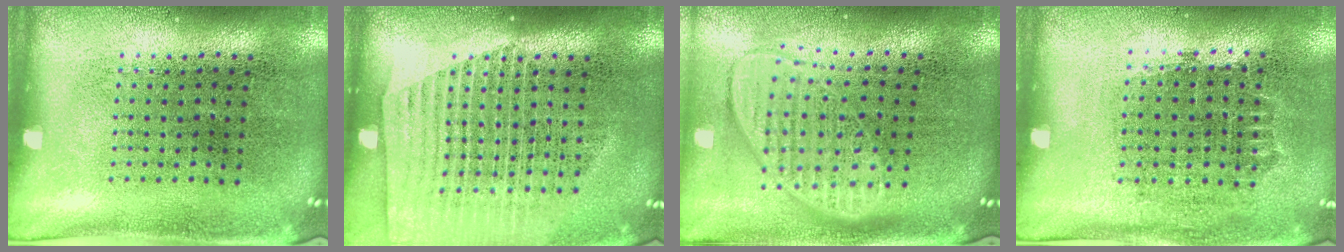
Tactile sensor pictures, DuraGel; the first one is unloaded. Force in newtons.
{"total": 1.6, "press": 1.5, "slide": 0.5}
{"total": 2.0, "press": 1.5, "slide": 1.2}
{"total": 0.8, "press": 0.8, "slide": 0.3}